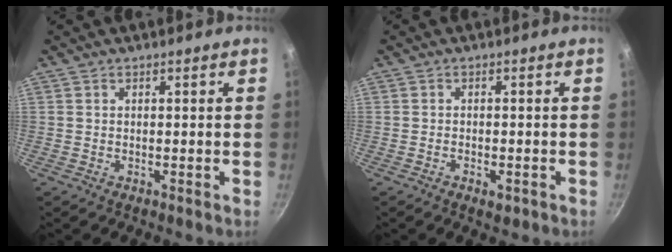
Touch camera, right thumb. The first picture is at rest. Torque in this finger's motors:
{"motor_torque": [0.02, 0.08, 0.00, 0.55, -0.03]}